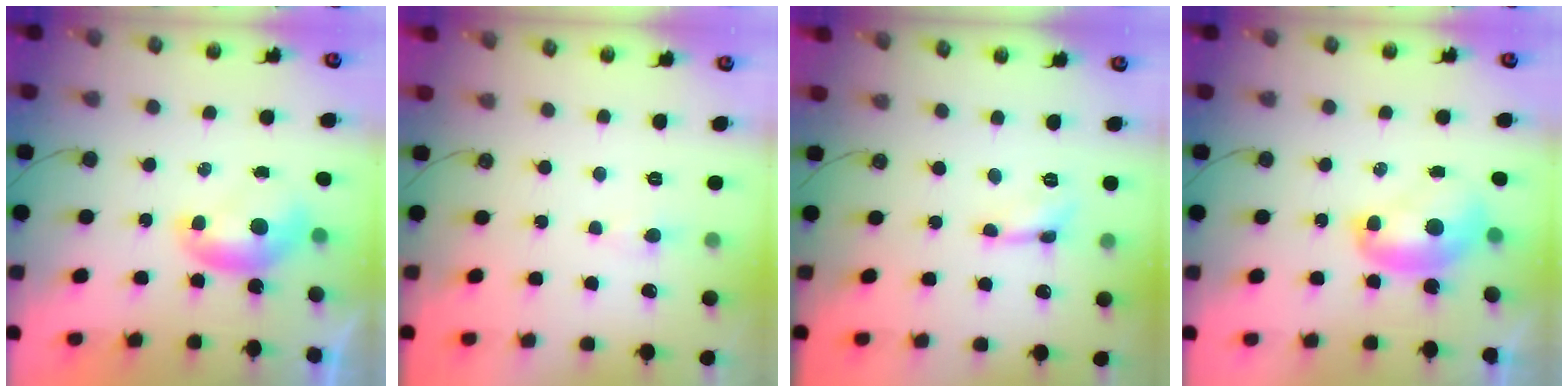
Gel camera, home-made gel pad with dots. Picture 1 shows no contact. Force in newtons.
{"total": 0.7, "press": 0.5, "slide": 0.5}
{"total": 1.4, "press": 1.4, "slide": 0.2}
{"total": 2.4, "press": 2.4, "slide": 0.3}